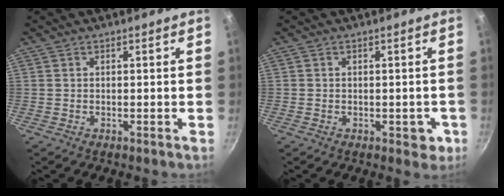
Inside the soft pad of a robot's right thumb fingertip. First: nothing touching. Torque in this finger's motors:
{"motor_torque": [0.06, 0.40, -0.13, 0.07, 0.14]}